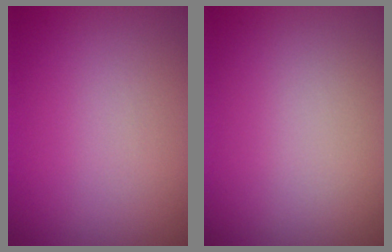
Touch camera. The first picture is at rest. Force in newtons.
{"total": 0.0}